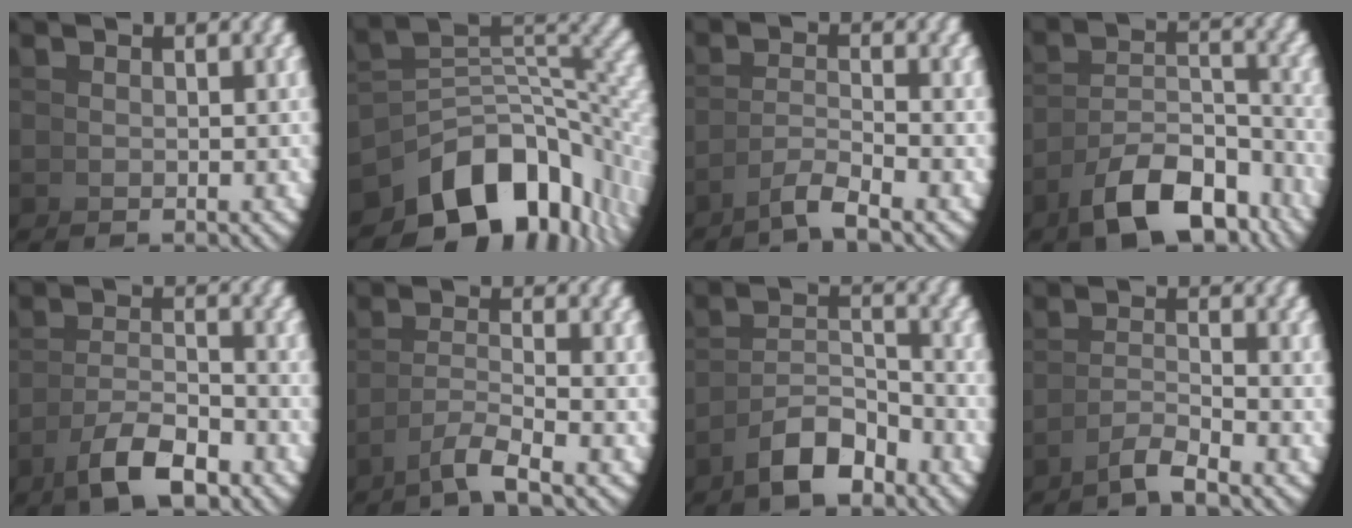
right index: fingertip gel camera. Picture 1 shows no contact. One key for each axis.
{"total": 13.0, "fx": -3.5, "fy": 7.6, "fz": 10.0, "tx": -0.155, "ty": -0.038, "tz": -0.028}
{"total": 2.4, "fx": -1.8, "fy": -0.6, "fz": 1.4, "tx": -0.015, "ty": 0.004, "tz": -0.034}
{"total": 7.3, "fx": -4.7, "fy": 2.9, "fz": 4.6, "tx": -0.078, "ty": -0.022, "tz": -0.062}
{"total": 4.6, "fx": -2.8, "fy": 1.4, "fz": 3.3, "tx": -0.045, "ty": -0.005, "tz": -0.042}
{"total": 2.7, "fx": -1.8, "fy": -0.3, "fz": 2.0, "tx": -0.032, "ty": -0.001, "tz": -0.029}
{"total": 3.8, "fx": -2.6, "fy": 1.1, "fz": 2.5, "tx": -0.035, "ty": -0.003, "tz": -0.041}
{"total": 2.4, "fx": -1.9, "fy": -0.7, "fz": 1.3, "tx": -0.011, "ty": 0.005, "tz": -0.037}